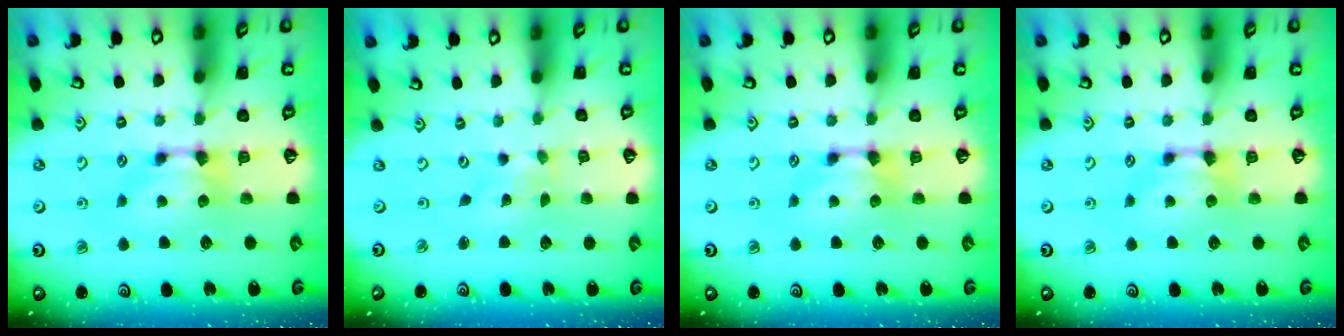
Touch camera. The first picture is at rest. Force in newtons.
{"total": 5.9, "press": 5.8, "slide": 0.7}
{"total": 0.0}
{"total": 0.0}